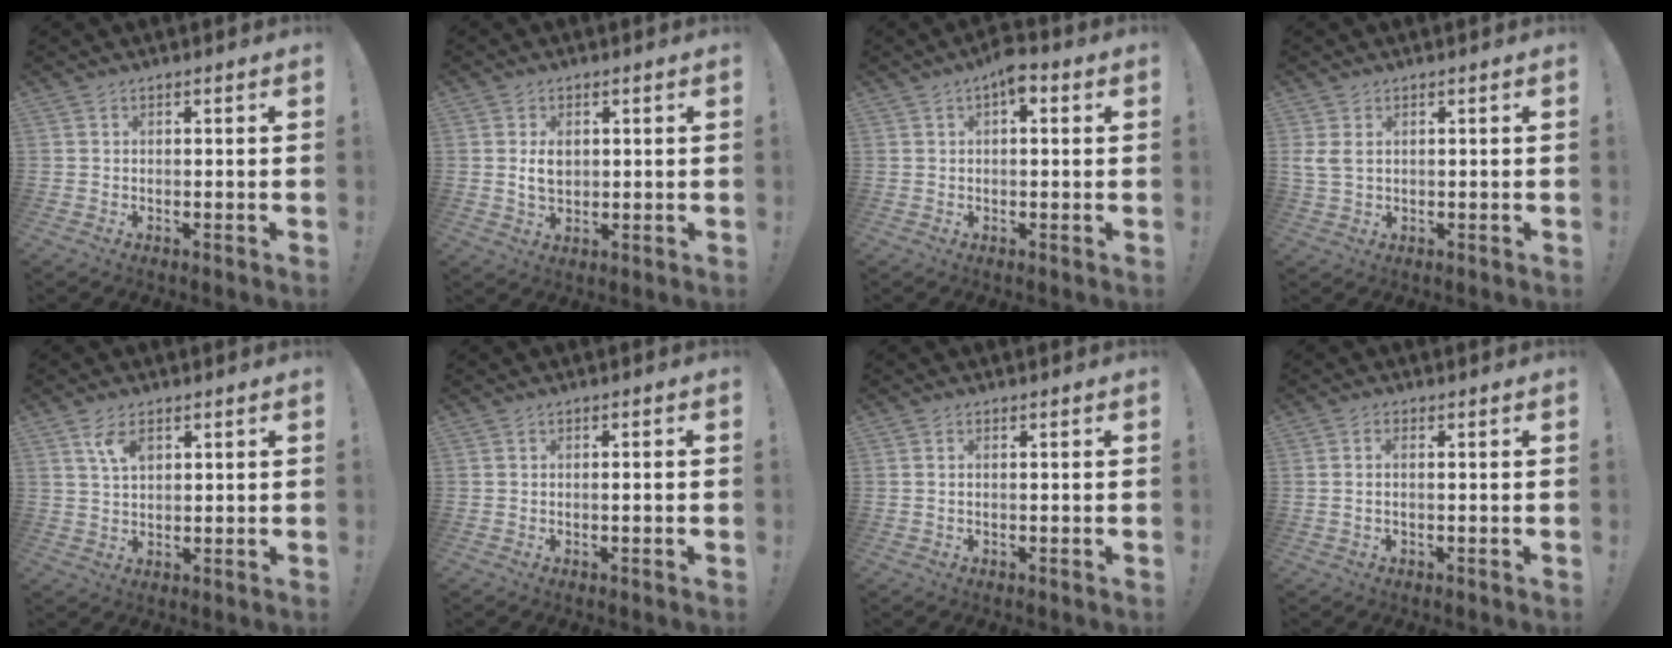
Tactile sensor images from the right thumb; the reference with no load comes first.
{"total": 4.4, "force": [0.7, 3.0, 3.2], "torque": [-0.050, 0.001, 0.009]}
{"total": 4.2, "force": [1.7, 1.9, 3.4], "torque": [-0.042, -0.005, 0.023]}
{"total": 3.7, "force": [1.3, 2.3, 2.5], "torque": [-0.054, 0.000, 0.027]}
{"total": 5.6, "force": [2.7, 2.9, 3.9], "torque": [-0.068, -0.006, 0.049]}
{"total": 1.1, "force": [-0.4, -0.3, 1.0], "torque": [-0.009, -0.004, -0.009]}
{"total": 0.8, "force": [0.1, -0.1, 0.8], "torque": [-0.017, 0.000, 0.002]}
{"total": 1.8, "force": [0.1, 0.2, 1.8], "torque": [-0.036, 0.001, 0.001]}